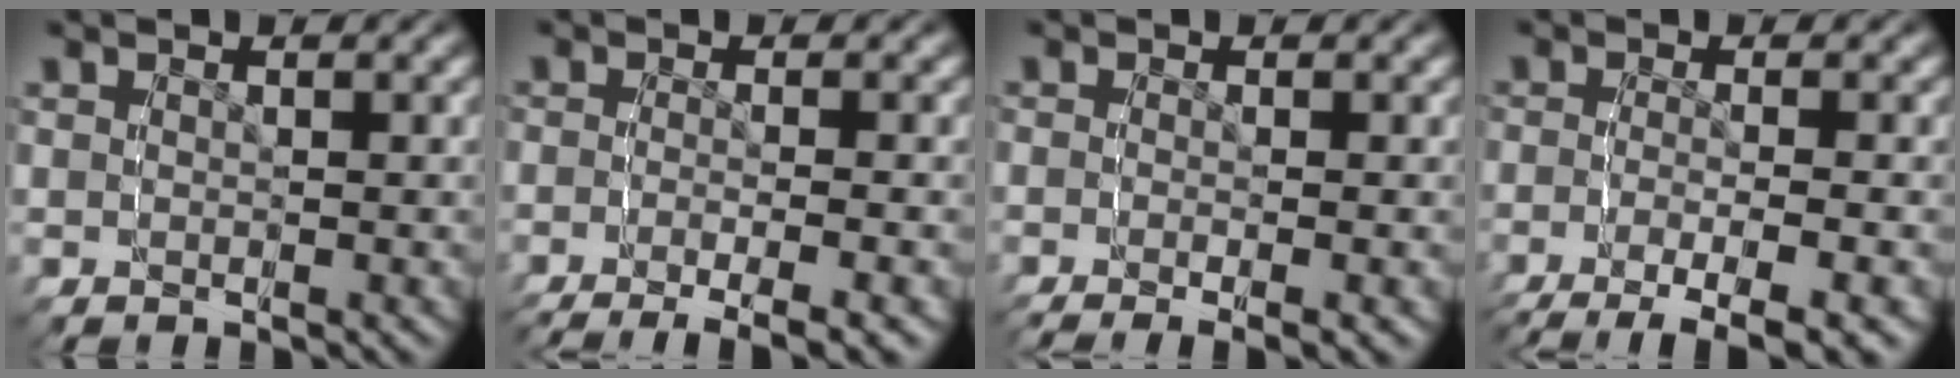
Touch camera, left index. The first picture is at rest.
{"total": 5.2, "force": [-4.6, 0.3, 2.5], "torque": [-0.034, -0.008, -0.073]}
{"total": 1.8, "force": [-1.4, -0.3, 1.0], "torque": [-0.014, 0.004, -0.031]}
{"total": 6.7, "force": [-5.3, 1.0, 4.0], "torque": [-0.063, -0.021, -0.077]}